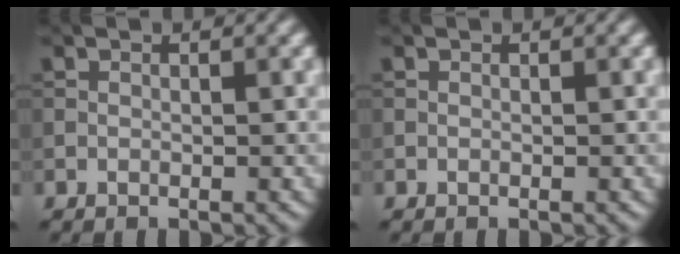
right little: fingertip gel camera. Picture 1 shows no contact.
{"total": 0.0}